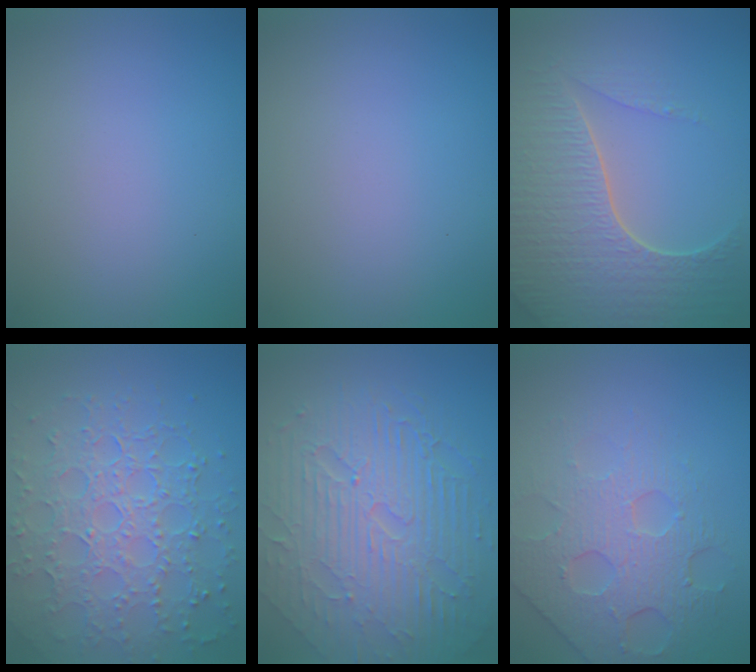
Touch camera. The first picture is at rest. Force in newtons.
{"total": 0.0}
{"total": 7.6, "press": 5.6, "slide": 5.1}
{"total": 7.7, "press": 5.7, "slide": 5.2}
{"total": 9.7, "press": 6.2, "slide": 7.4}
{"total": 4.9, "press": 4.5, "slide": 1.9}